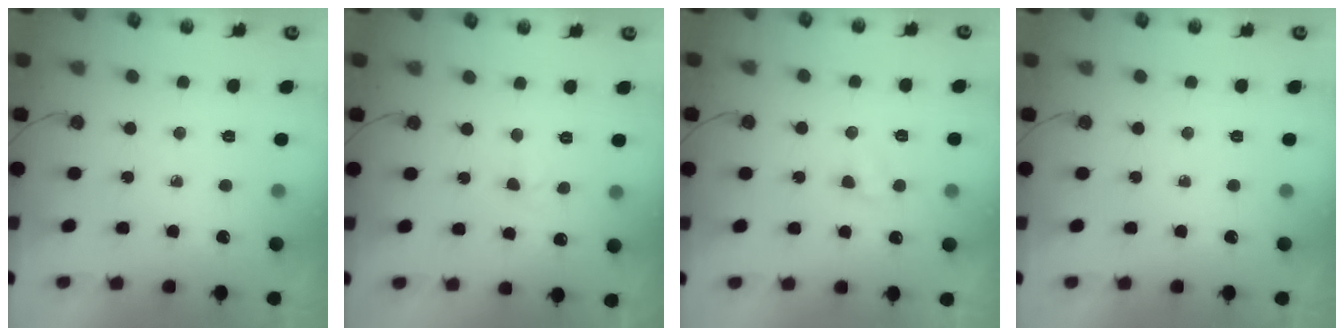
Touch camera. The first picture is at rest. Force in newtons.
{"total": 2.8, "press": 2.6, "slide": 1.0}
{"total": 3.5, "press": 3.4, "slide": 0.6}
{"total": 0.0}